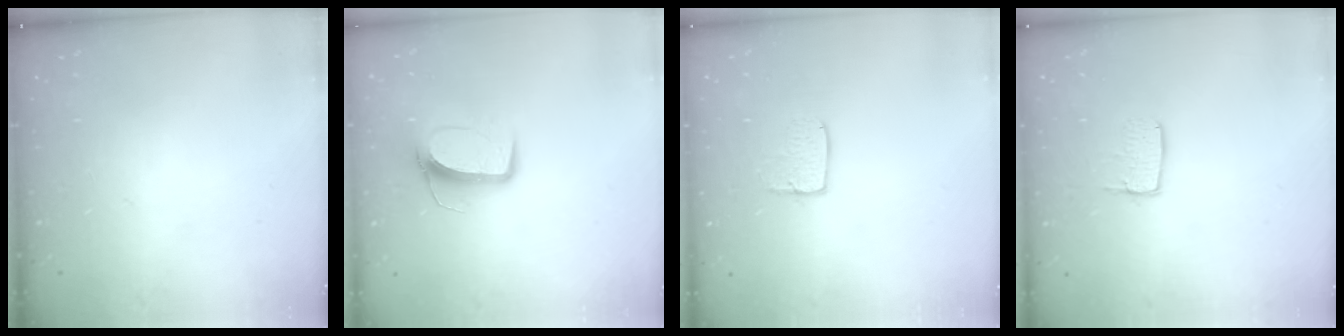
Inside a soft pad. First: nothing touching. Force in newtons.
{"total": 9.9, "press": 9.9, "slide": 0.4}
{"total": 5.2, "press": 5.2, "slide": 0.3}
{"total": 5.8, "press": 5.8, "slide": 0.4}